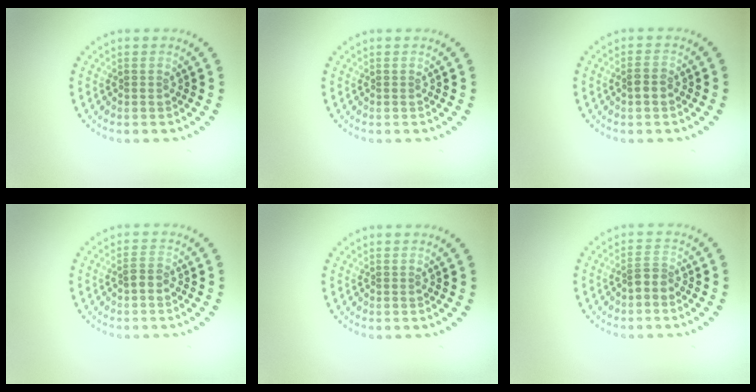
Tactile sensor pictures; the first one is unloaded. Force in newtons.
{"total": 0.0}
{"total": 1.4, "press": 1.4, "slide": 0.3}
{"total": 1.2, "press": 1.1, "slide": 0.5}
{"total": 0.0}
{"total": 1.8, "press": 1.3, "slide": 1.2}